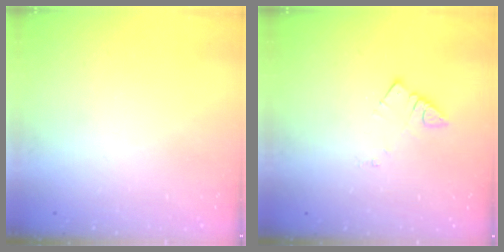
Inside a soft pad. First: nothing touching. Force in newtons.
{"total": 2.8, "press": 2.7, "slide": 0.3}